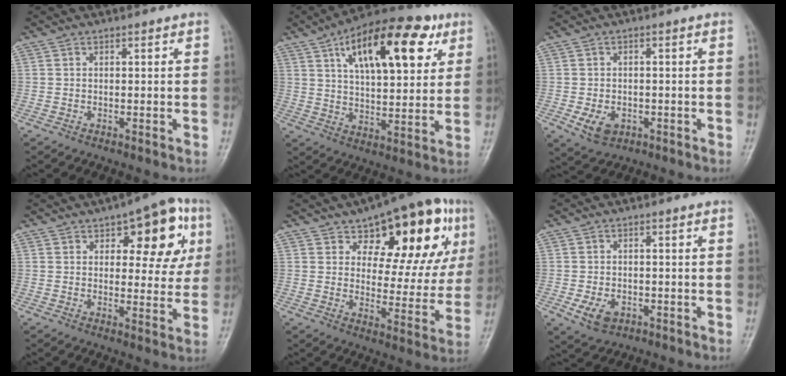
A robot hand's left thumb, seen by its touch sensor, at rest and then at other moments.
{"total": 21.3, "force": [9.1, 9.5, 16.8], "torque": [-0.225, -0.012, 0.141]}
{"total": 4.9, "force": [-1.6, 3.5, 3.0], "torque": [-0.048, 0.002, -0.019]}
{"total": 13.2, "force": [5.3, 6.4, 10.3], "torque": [-0.082, -0.003, 0.062]}
{"total": 20.7, "force": [9.4, 9.9, 15.6], "torque": [-0.154, -0.017, 0.131]}
{"total": 5.0, "force": [-1.9, 3.4, 3.1], "torque": [-0.053, 0.002, -0.026]}